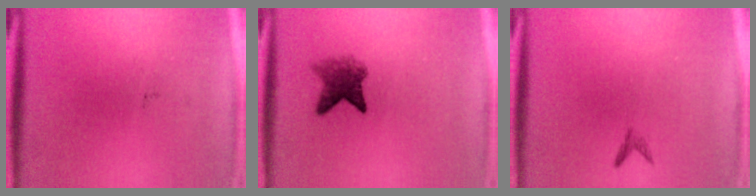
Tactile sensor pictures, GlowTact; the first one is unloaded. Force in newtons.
{"total": 4.1}
{"total": 0.8}